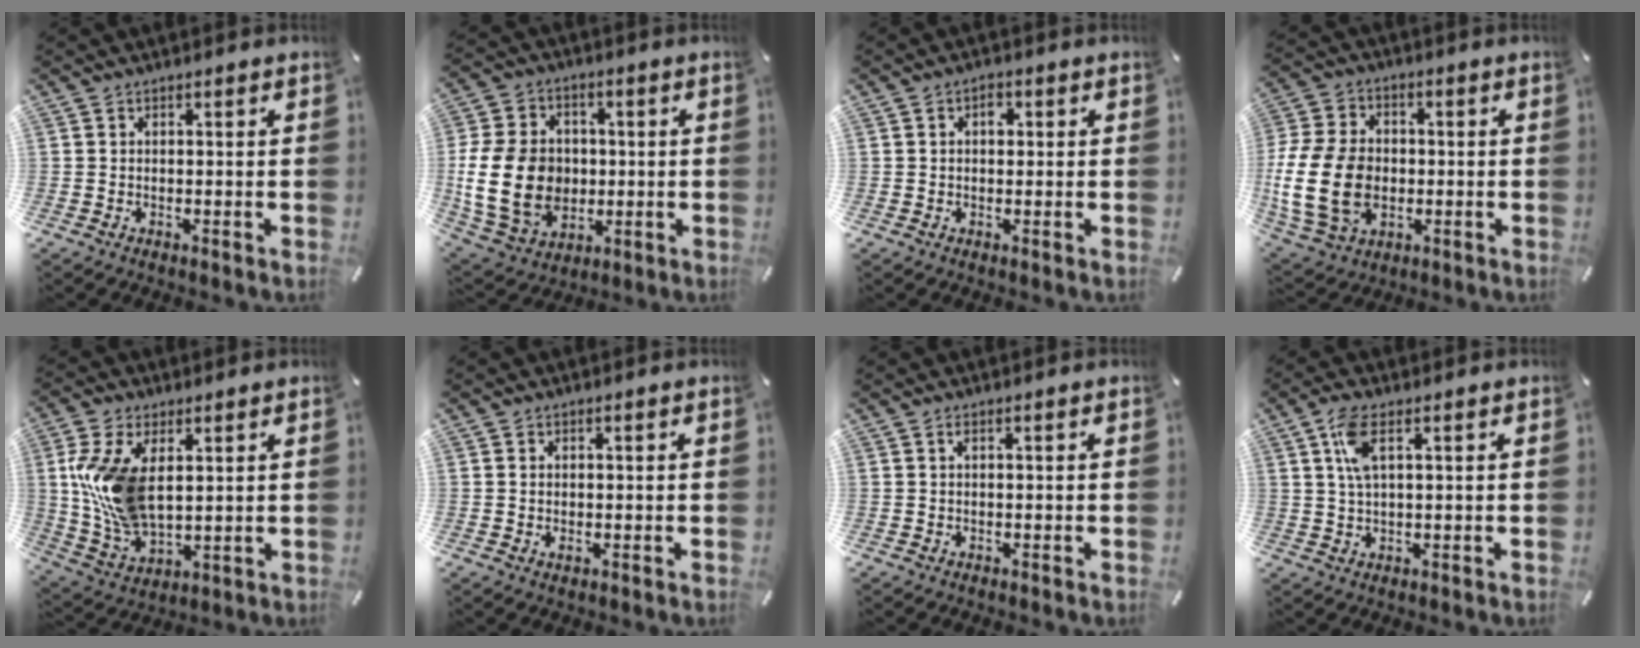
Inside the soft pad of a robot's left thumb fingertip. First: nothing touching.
{"total": 18.1, "force": [-0.9, 14.1, 11.3], "torque": [-0.249, 0.000, -0.019]}
{"total": 2.2, "force": [0.4, 1.5, 1.6], "torque": [-0.017, 0.001, 0.001]}
{"total": 17.4, "force": [-2.2, 13.1, 11.3], "torque": [-0.244, 0.009, -0.041]}
{"total": 14.0, "force": [3.4, 8.2, 10.8], "torque": [-0.251, -0.011, 0.062]}
{"total": 1.2, "force": [0.0, 0.6, 1.0], "torque": [-0.021, 0.001, -0.001]}
{"total": 0.7, "force": [0.1, 0.1, 0.7], "torque": [-0.013, 0.001, 0.002]}
{"total": 6.0, "force": [2.0, 2.0, 5.3], "torque": [-0.119, 0.004, 0.031]}